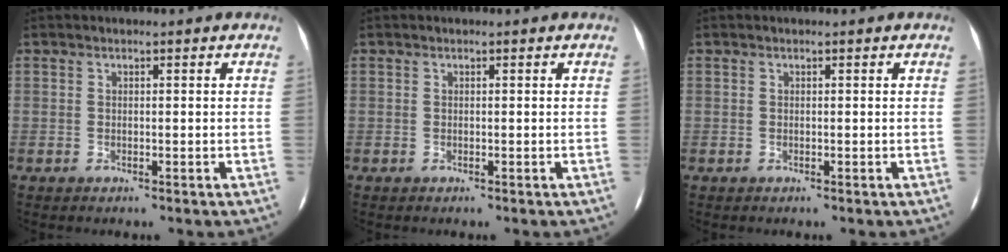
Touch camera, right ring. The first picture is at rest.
{"total": 0.0}
{"total": 0.0}